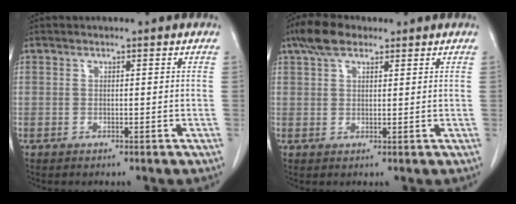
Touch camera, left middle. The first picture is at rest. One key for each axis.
{"total": 5.0, "fx": 3.4, "fy": 2.2, "fz": 2.9, "tx": -0.063, "ty": 0.020, "tz": 0.063}